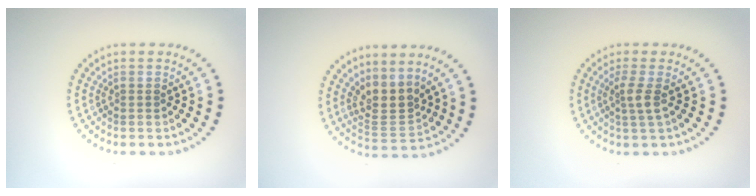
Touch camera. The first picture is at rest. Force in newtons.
{"total": 2.9, "press": 2.3, "slide": 1.9}
{"total": 1.8, "press": 1.4, "slide": 1.2}